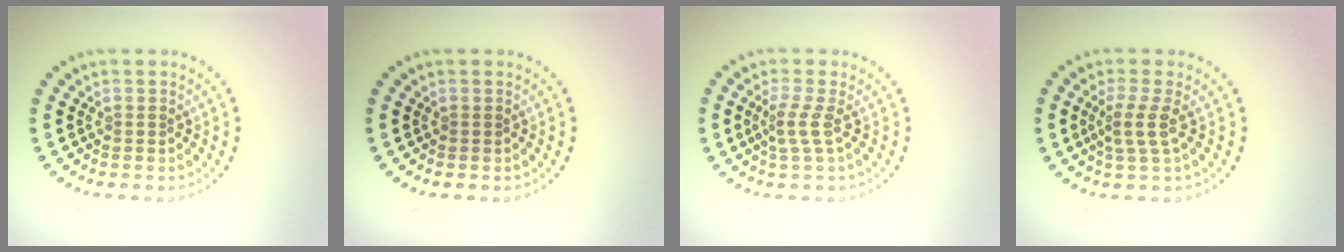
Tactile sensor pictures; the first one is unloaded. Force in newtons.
{"total": 0.0}
{"total": 2.0, "press": 1.3, "slide": 1.5}
{"total": 2.3, "press": 1.8, "slide": 1.4}